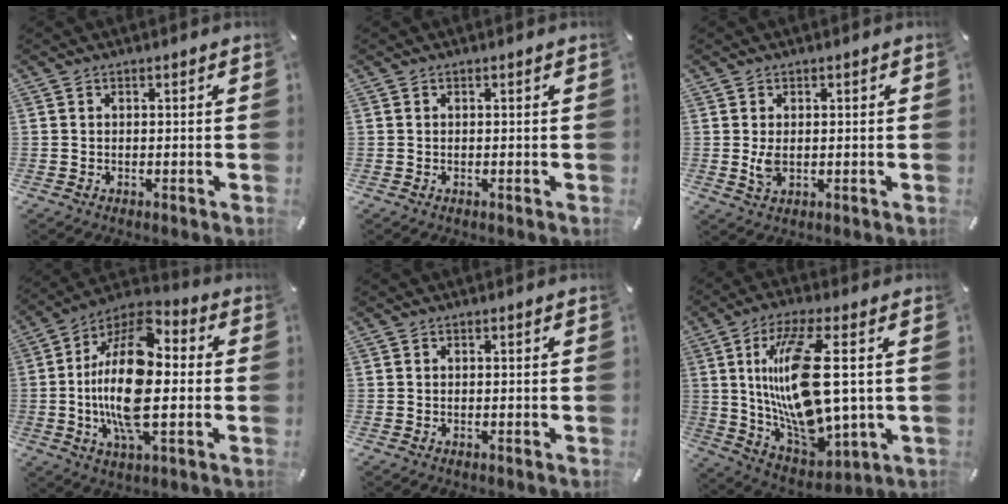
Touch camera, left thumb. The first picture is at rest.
{"total": 0.0}
{"total": 3.4, "force": [0.0, 2.1, 2.7], "torque": [-0.058, -0.006, -0.005]}
{"total": 19.8, "force": [-1.7, 9.4, 17.3], "torque": [-0.355, -0.002, -0.028]}
{"total": 0.0}
{"total": 20.5, "force": [3.7, 7.4, 18.7], "torque": [-0.398, -0.019, 0.054]}